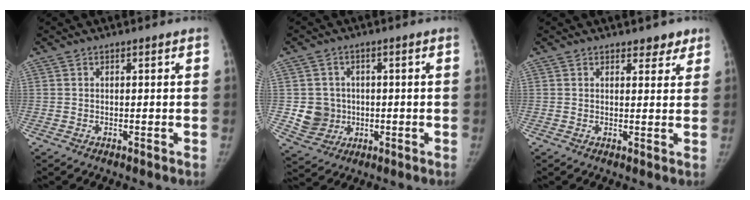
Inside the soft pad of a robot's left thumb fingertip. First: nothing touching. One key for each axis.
{"total": 6.9, "fx": -0.3, "fy": 6.6, "fz": 2.0, "tx": -0.007, "ty": 0.006, "tz": 0.004}
{"total": 3.2, "fx": 2.4, "fy": 1.7, "fz": 1.2, "tx": 0.010, "ty": -0.013, "tz": 0.031}